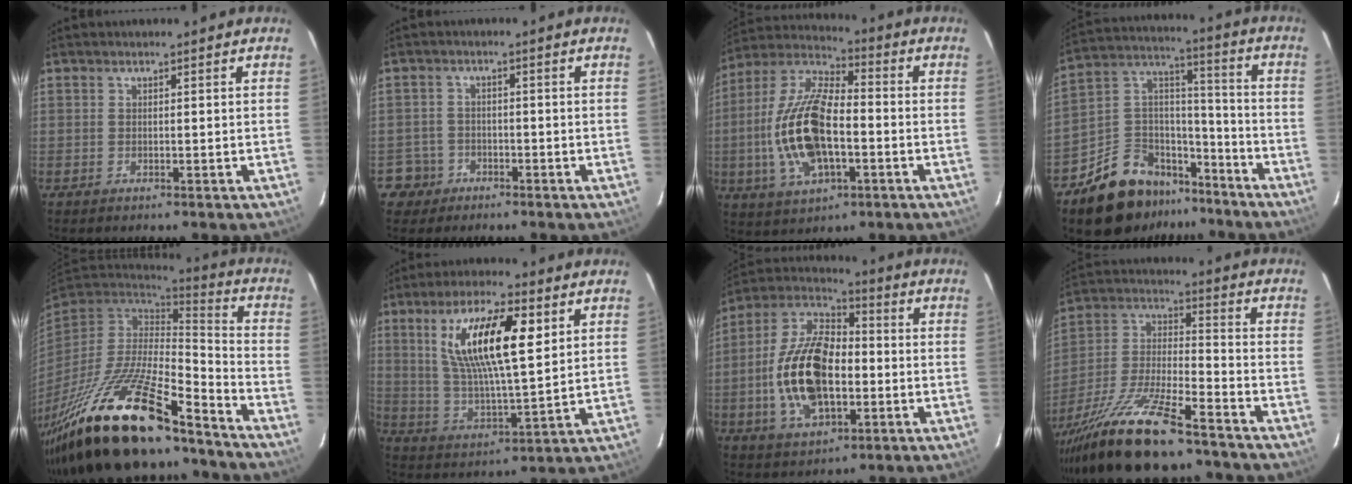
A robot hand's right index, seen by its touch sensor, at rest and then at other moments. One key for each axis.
{"total": 4.6, "fx": -2.2, "fy": 3.9, "fz": -0.3, "tx": -0.002, "ty": 0.026, "tz": -0.042}
{"total": 18.6, "fx": -3.4, "fy": 8.6, "fz": 16.1, "tx": -0.339, "ty": 0.001, "tz": -0.065}
{"total": 15.2, "fx": -10.6, "fy": 9.9, "fz": 4.6, "tx": -0.107, "ty": 0.076, "tz": -0.159}
{"total": 29.5, "fx": -20.9, "fy": 7.9, "fz": 19.2, "tx": -0.382, "ty": -0.059, "tz": -0.356}
{"total": 16.6, "fx": 5.9, "fy": 4.6, "fz": 14.8, "tx": -0.275, "ty": 0.007, "tz": 0.113}
{"total": 18.8, "fx": -3.1, "fy": 10.0, "fz": 15.6, "tx": -0.320, "ty": 0.008, "tz": -0.054}
{"total": 20.8, "fx": -15.5, "fy": 4.5, "fz": 13.2, "tx": -0.268, "ty": -0.028, "tz": -0.271}